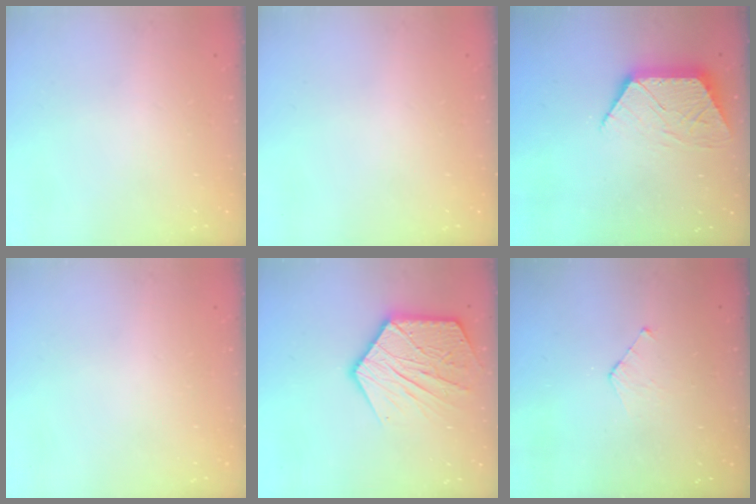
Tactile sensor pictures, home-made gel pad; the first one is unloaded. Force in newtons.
{"total": 0.0}
{"total": 10.3, "press": 10.3, "slide": 0.7}
{"total": 0.0}
{"total": 19.6, "press": 19.5, "slide": 1.5}
{"total": 4.8, "press": 4.8, "slide": 0.5}